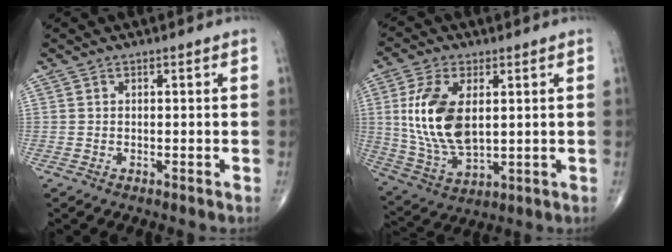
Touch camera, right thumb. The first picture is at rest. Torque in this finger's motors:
{"motor_torque": [-0.10, 0.54, 1.37, 0.56, 0.19]}